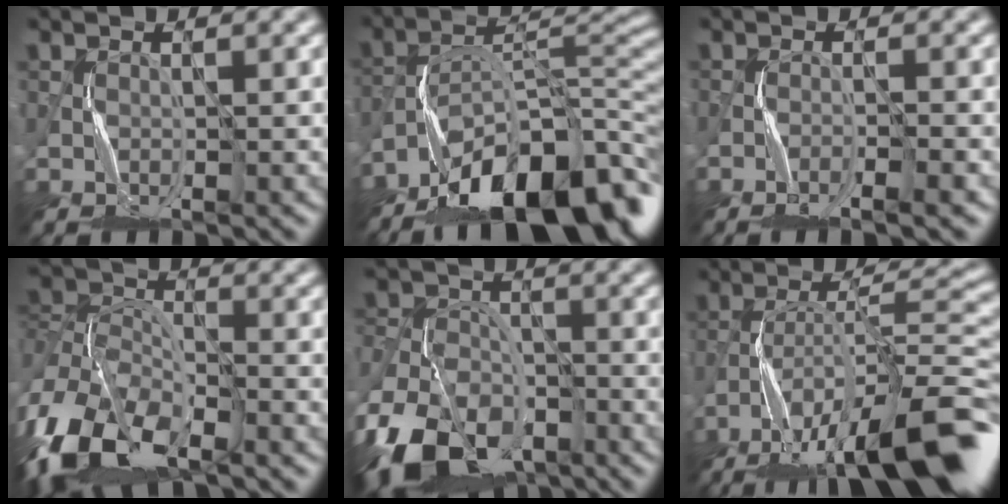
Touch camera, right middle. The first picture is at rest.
{"total": 14.6, "force": [-10.3, 5.3, 8.9], "torque": [-0.152, 0.017, -0.177]}
{"total": 2.7, "force": [-1.9, 0.3, 1.9], "torque": [-0.028, -0.001, -0.037]}
{"total": 10.4, "force": [-5.6, 6.2, 6.3], "torque": [-0.131, -0.011, -0.121]}
{"total": 12.4, "force": [-8.2, 7.0, 6.2], "torque": [-0.119, -0.030, -0.158]}
{"total": 14.6, "force": [-10.0, 3.5, 10.1], "torque": [-0.176, 0.014, -0.160]}